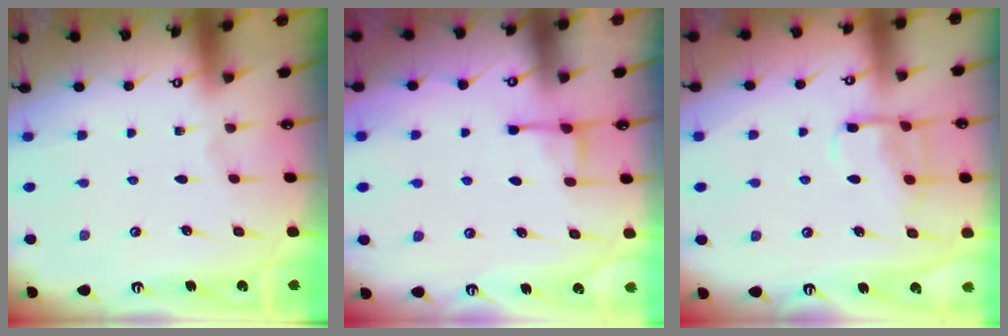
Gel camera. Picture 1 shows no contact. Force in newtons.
{"total": 3.8, "press": 3.8, "slide": 0.5}
{"total": 11.1, "press": 11.1, "slide": 1.1}